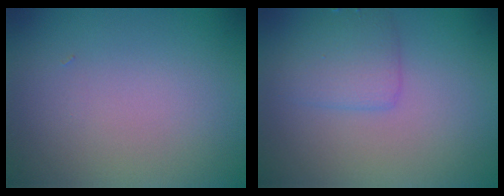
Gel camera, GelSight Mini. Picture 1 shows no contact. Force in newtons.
{"total": 2.6, "press": 2.6, "slide": 0.0}